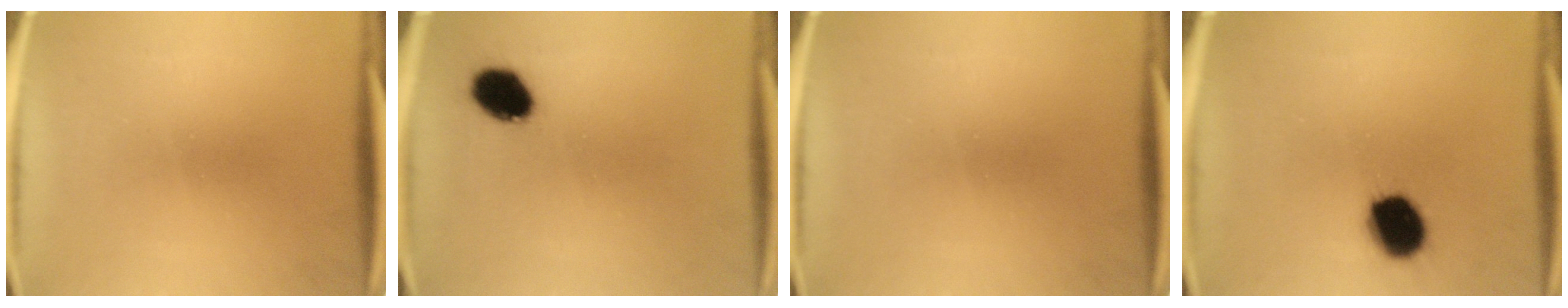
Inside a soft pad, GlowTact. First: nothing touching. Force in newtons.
{"total": 8.0}
{"total": 0.0}
{"total": 11.8}